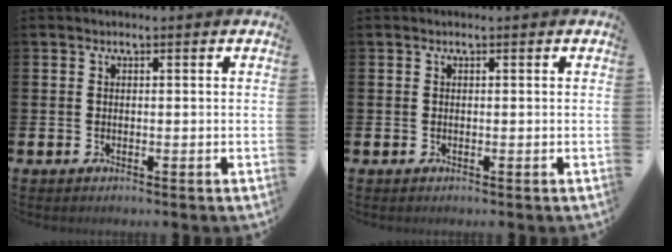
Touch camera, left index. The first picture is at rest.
{"total": 0.0}